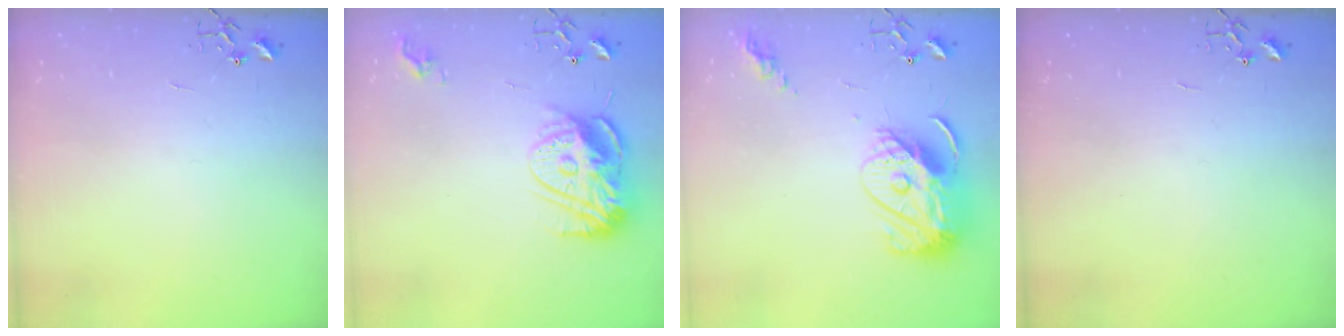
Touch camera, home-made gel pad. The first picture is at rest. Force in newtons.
{"total": 14.8, "press": 14.7, "slide": 1.4}
{"total": 15.1, "press": 15.0, "slide": 1.1}
{"total": 0.0}